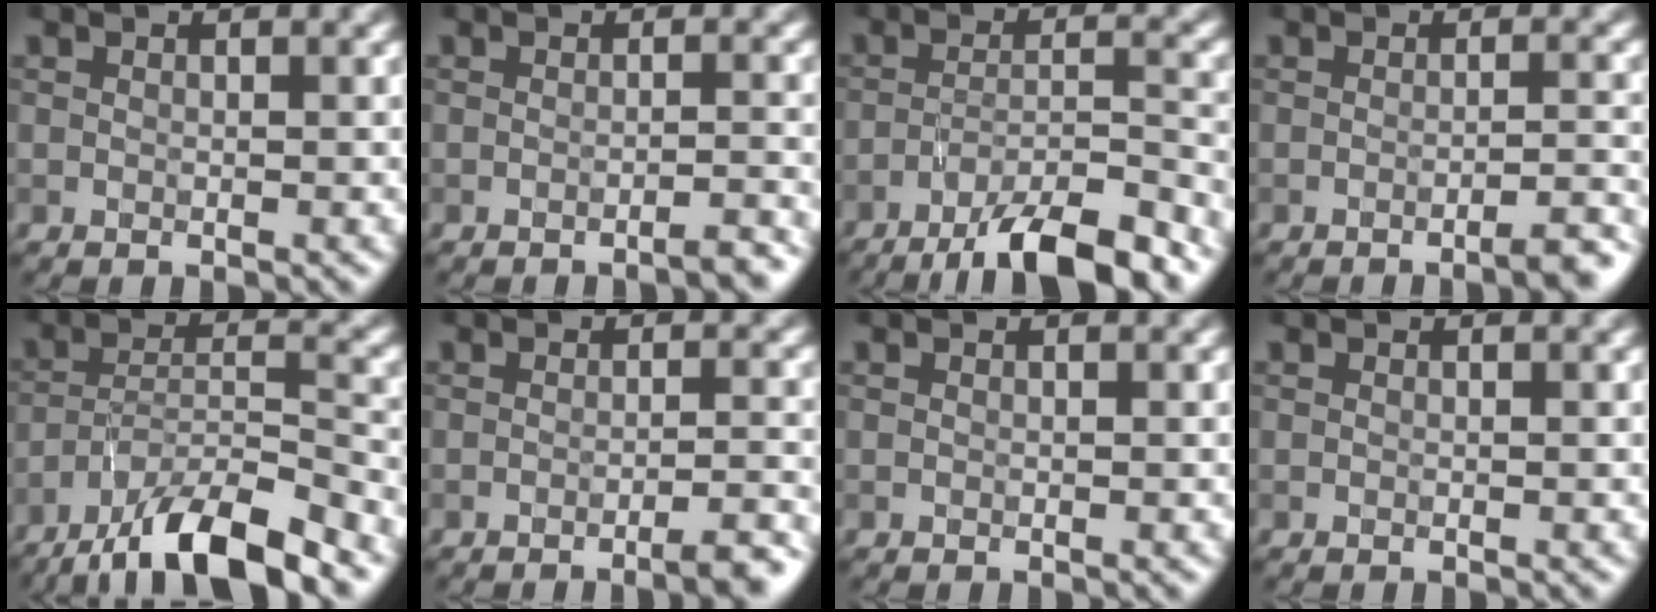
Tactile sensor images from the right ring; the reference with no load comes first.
{"total": 1.6, "force": [-1.4, -0.1, 0.9], "torque": [-0.010, 0.003, -0.020]}
{"total": 8.4, "force": [-6.3, 1.4, 5.3], "torque": [-0.081, 0.007, -0.105]}
{"total": 2.6, "force": [-2.0, 0.2, 1.7], "torque": [-0.019, 0.005, -0.033]}
{"total": 9.8, "force": [-7.6, 2.1, 5.9], "torque": [-0.099, 0.002, -0.140]}
{"total": 3.0, "force": [-2.1, 0.3, 2.1], "torque": [-0.026, 0.004, -0.036]}
{"total": 0.0}
{"total": 0.0}